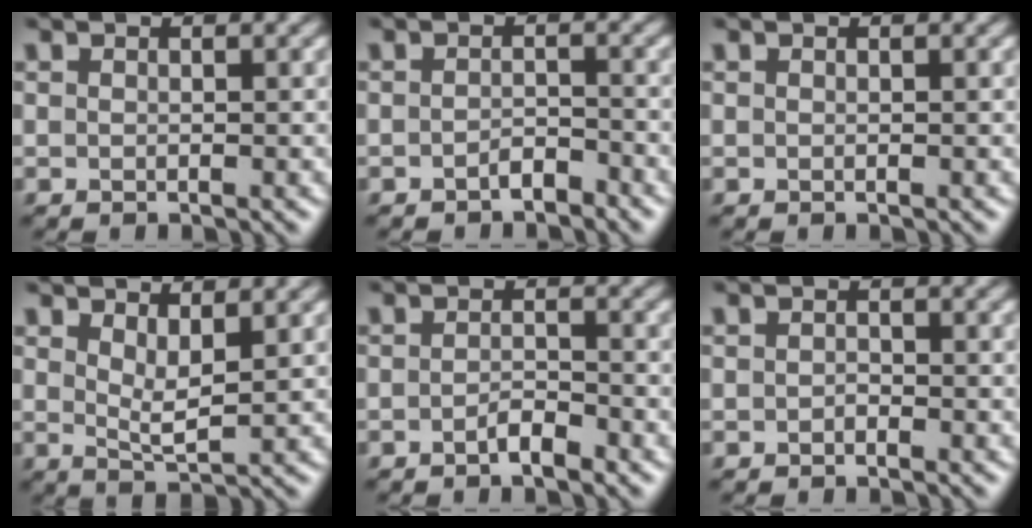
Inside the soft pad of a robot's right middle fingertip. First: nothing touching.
{"total": 1.4, "force": [-1.1, 0.5, 0.7], "torque": [-0.012, 0.004, -0.021]}
{"total": 0.0}
{"total": 2.7, "force": [1.3, 0.7, 2.2], "torque": [-0.041, -0.011, 0.027]}
{"total": 1.7, "force": [-1.1, 0.5, 1.2], "torque": [-0.024, 0.002, -0.021]}
{"total": 0.5, "force": [-0.3, 0.3, 0.3], "torque": [-0.005, 0.000, -0.005]}